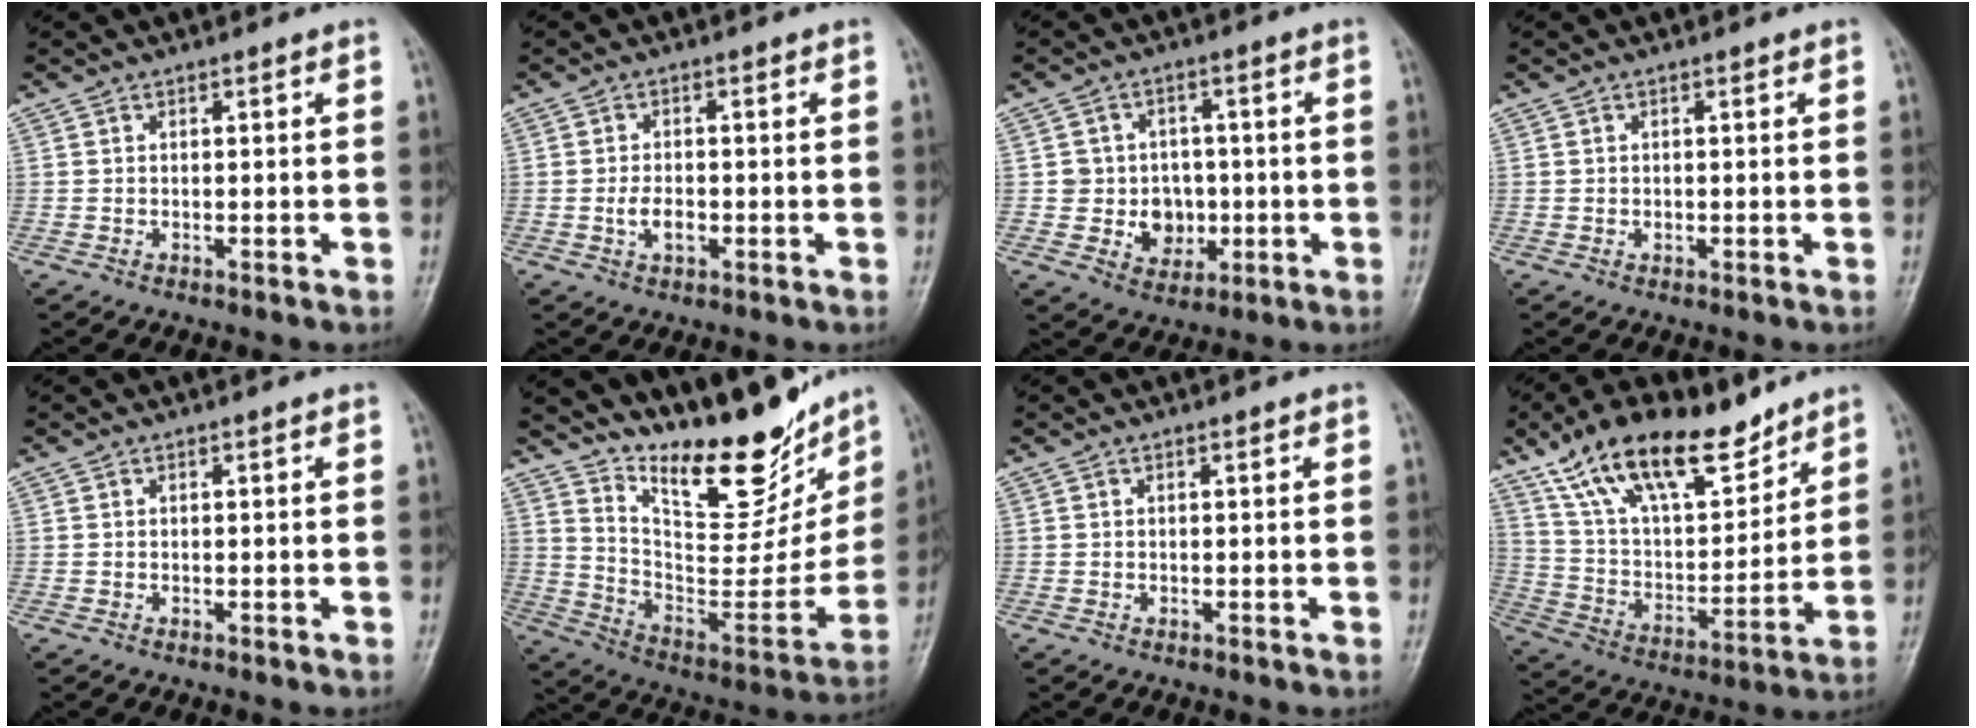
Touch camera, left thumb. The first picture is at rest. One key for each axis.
{"total": 3.4, "fx": -0.8, "fy": 2.1, "fz": 2.6, "tx": -0.045, "ty": 0.003, "tz": -0.015}
{"total": 7.6, "fx": -0.7, "fy": 7.1, "fz": 2.7, "tx": 0.006, "ty": 0.014, "tz": -0.004}
{"total": 0.7, "fx": 0.0, "fy": 0.6, "fz": 0.3, "tx": -0.002, "ty": 0.000, "tz": -0.001}
{"total": 0.0}
{"total": 23.4, "fx": 17.8, "fy": 8.1, "fz": 12.9, "tx": -0.144, "ty": -0.109, "tz": 0.289}
{"total": 0.0}
{"total": 21.7, "fx": 14.8, "fy": 9.3, "fz": 13.0, "tx": -0.189, "ty": -0.050, "tz": 0.267}